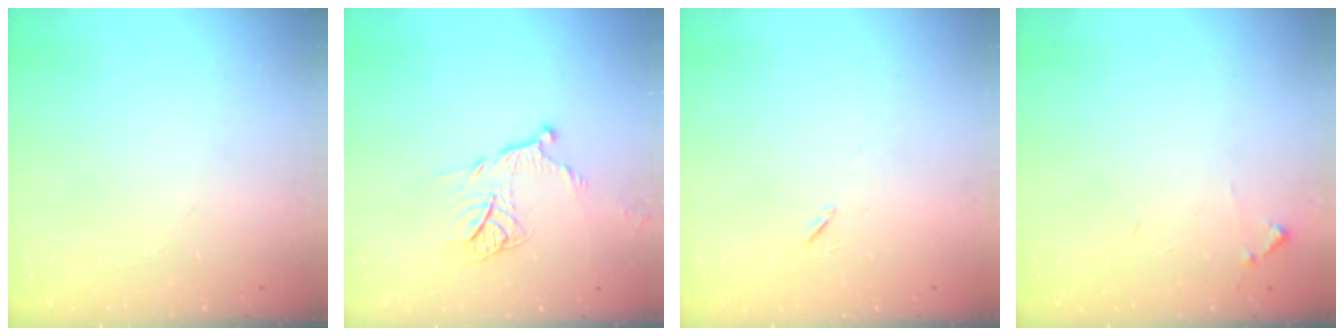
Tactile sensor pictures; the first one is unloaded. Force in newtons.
{"total": 12.3, "press": 12.2, "slide": 1.2}
{"total": 5.8, "press": 5.4, "slide": 2.1}
{"total": 5.8, "press": 5.7, "slide": 0.4}